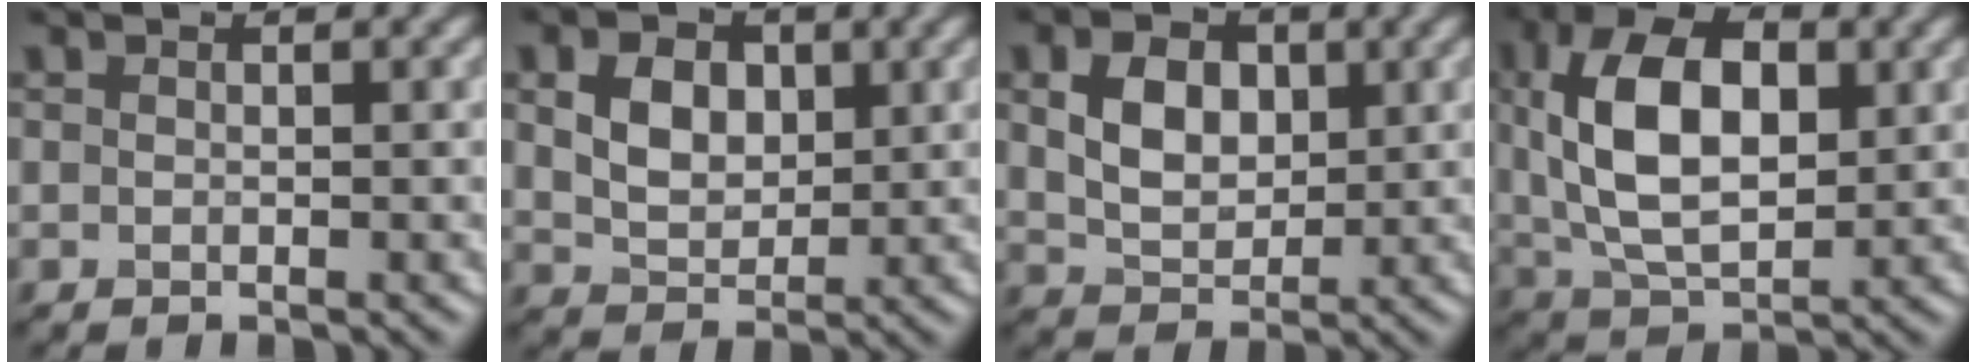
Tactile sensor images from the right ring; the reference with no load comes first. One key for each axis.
{"total": 4.4, "fx": 1.3, "fy": 3.1, "fz": 2.8, "tx": -0.057, "ty": 0.001, "tz": 0.023}
{"total": 4.9, "fx": 1.3, "fy": 3.4, "fz": 3.3, "tx": -0.067, "ty": 0.001, "tz": 0.023}
{"total": 10.3, "fx": 2.0, "fy": 5.9, "fz": 8.2, "tx": -0.164, "ty": 0.008, "tz": 0.034}